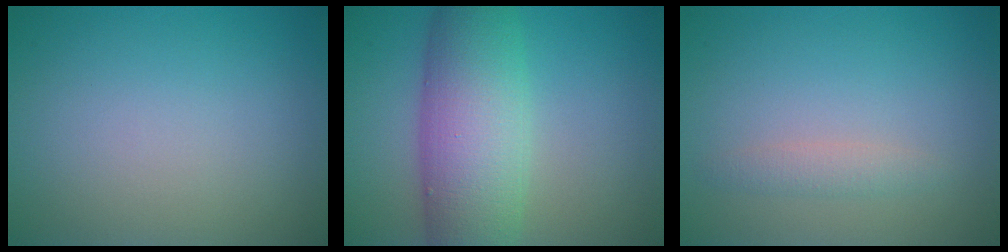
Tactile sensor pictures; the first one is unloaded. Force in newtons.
{"total": 9.2, "press": 9.2, "slide": 0.1}
{"total": 1.4, "press": 1.4, "slide": 0.1}